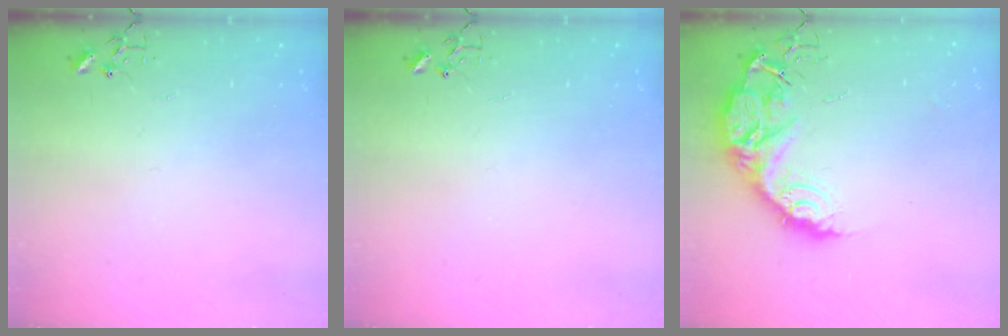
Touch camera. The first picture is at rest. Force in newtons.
{"total": 0.0}
{"total": 16.1, "press": 16.0, "slide": 1.5}